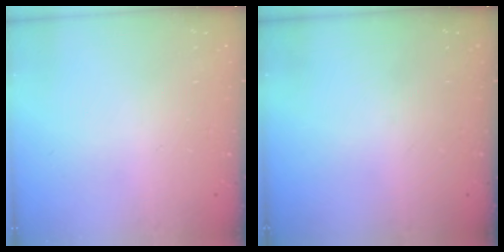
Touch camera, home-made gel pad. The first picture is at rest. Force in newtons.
{"total": 0.0}